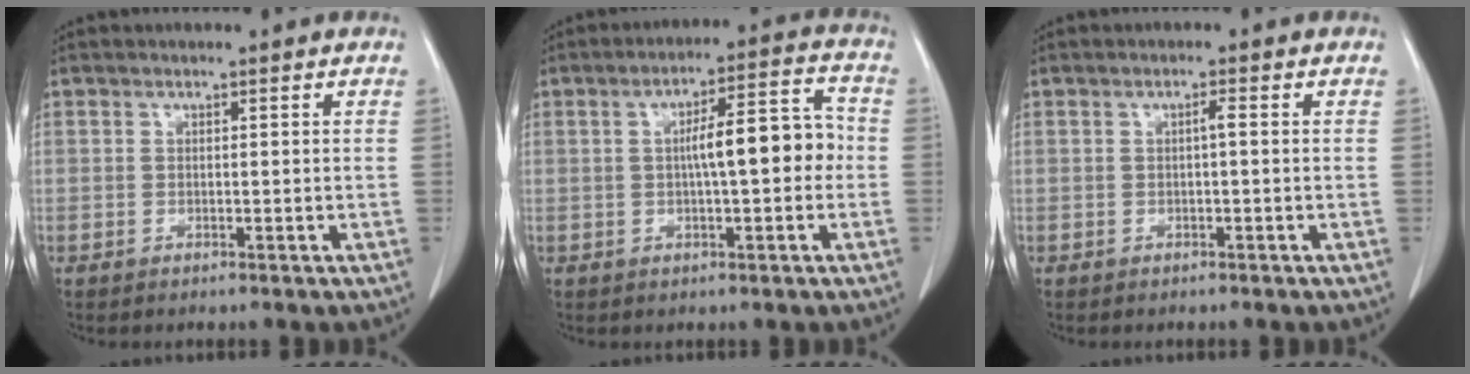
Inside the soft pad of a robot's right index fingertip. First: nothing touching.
{"total": 8.1, "force": [0.0, 2.2, 7.8], "torque": [-0.116, 0.032, 0.001]}
{"total": 1.0, "force": [0.0, 0.1, 1.0], "torque": [-0.017, 0.002, -0.001]}